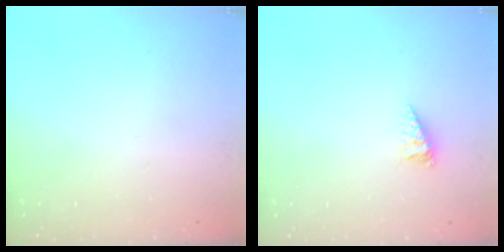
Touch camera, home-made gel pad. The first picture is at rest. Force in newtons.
{"total": 4.5, "press": 4.5, "slide": 0.5}